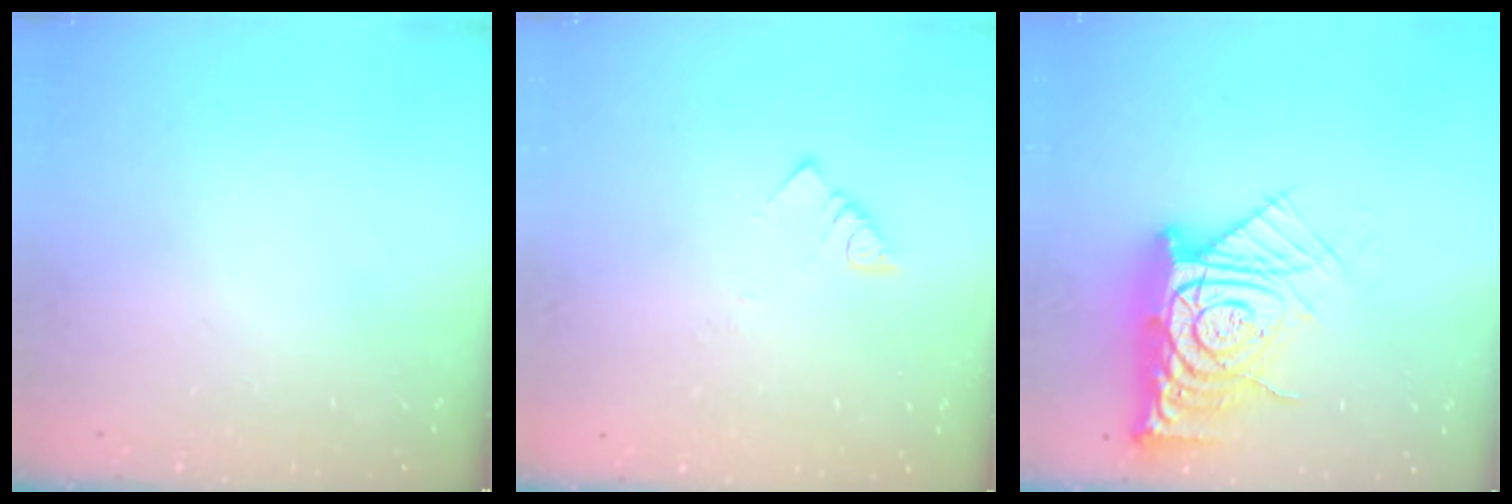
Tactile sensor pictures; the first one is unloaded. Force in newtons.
{"total": 2.8, "press": 2.8, "slide": 0.2}
{"total": 17.3, "press": 17.2, "slide": 1.7}